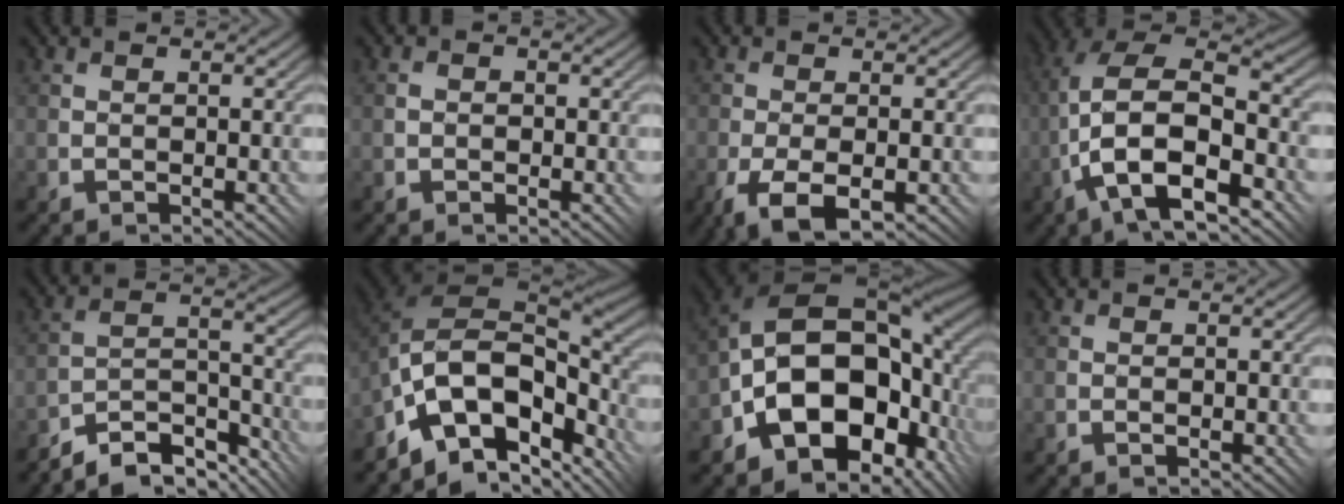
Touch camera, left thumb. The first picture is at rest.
{"total": 1.1, "force": [-0.1, 1.0, 0.5], "torque": [-0.004, 0.003, -0.004]}
{"total": 6.4, "force": [-3.3, 2.8, 4.8], "torque": [-0.098, -0.015, -0.047]}
{"total": 14.3, "force": [-4.9, 7.0, 11.5], "torque": [-0.216, -0.007, -0.082]}
{"total": 8.2, "force": [-7.4, 1.6, 3.2], "torque": [-0.043, 0.011, -0.140]}
{"total": 13.9, "force": [-7.0, 7.8, 9.2], "torque": [-0.178, -0.028, -0.109]}
{"total": 16.4, "force": [-4.0, 11.0, 11.5], "torque": [-0.180, -0.008, -0.070]}
{"total": 0.0}